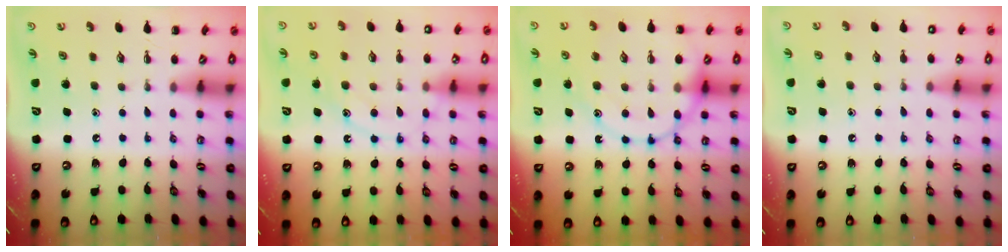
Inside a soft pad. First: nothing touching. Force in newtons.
{"total": 12.2, "press": 12.1, "slide": 0.8}
{"total": 16.8, "press": 16.7, "slide": 2.3}
{"total": 5.8, "press": 5.6, "slide": 1.7}